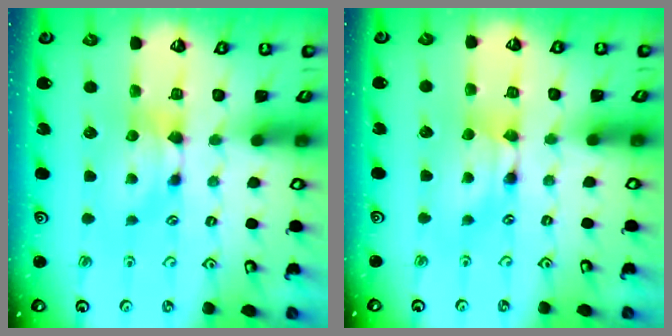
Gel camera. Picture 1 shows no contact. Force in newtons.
{"total": 1.7, "press": 1.6, "slide": 0.2}